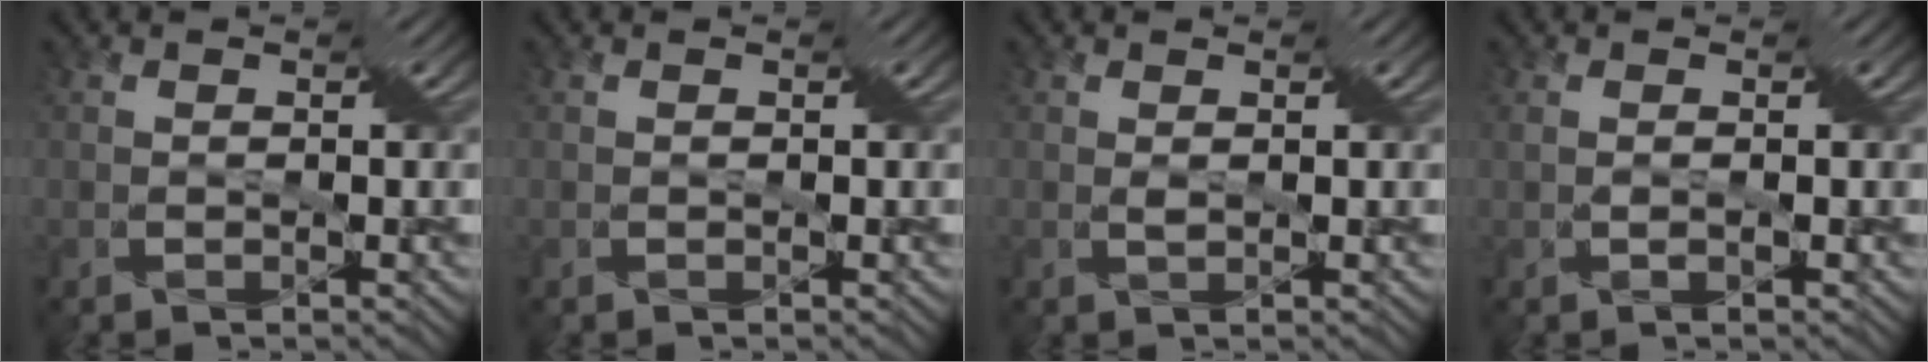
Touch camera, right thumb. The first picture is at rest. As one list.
[{"total": 0.0}, {"total": 0.8, "force": [0.5, 0.1, 0.6], "torque": [-0.013, 0.002, 0.010]}, {"total": 1.4, "force": [0.1, 0.6, 1.2], "torque": [-0.026, -0.004, 0.004]}]